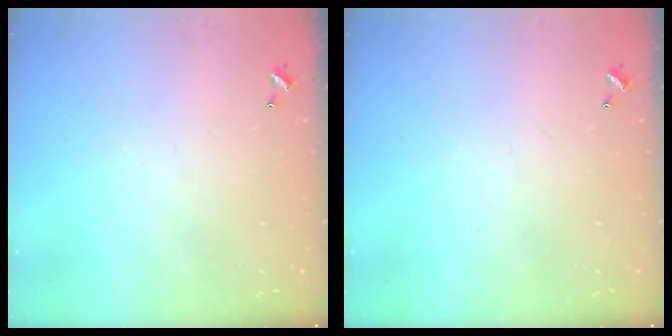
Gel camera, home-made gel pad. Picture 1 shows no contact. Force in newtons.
{"total": 0.0}